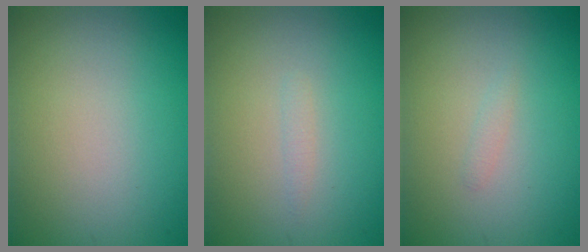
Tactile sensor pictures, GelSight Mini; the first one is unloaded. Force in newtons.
{"total": 0.6, "press": 0.6, "slide": 0.1}
{"total": 0.5, "press": 0.5, "slide": 0.0}